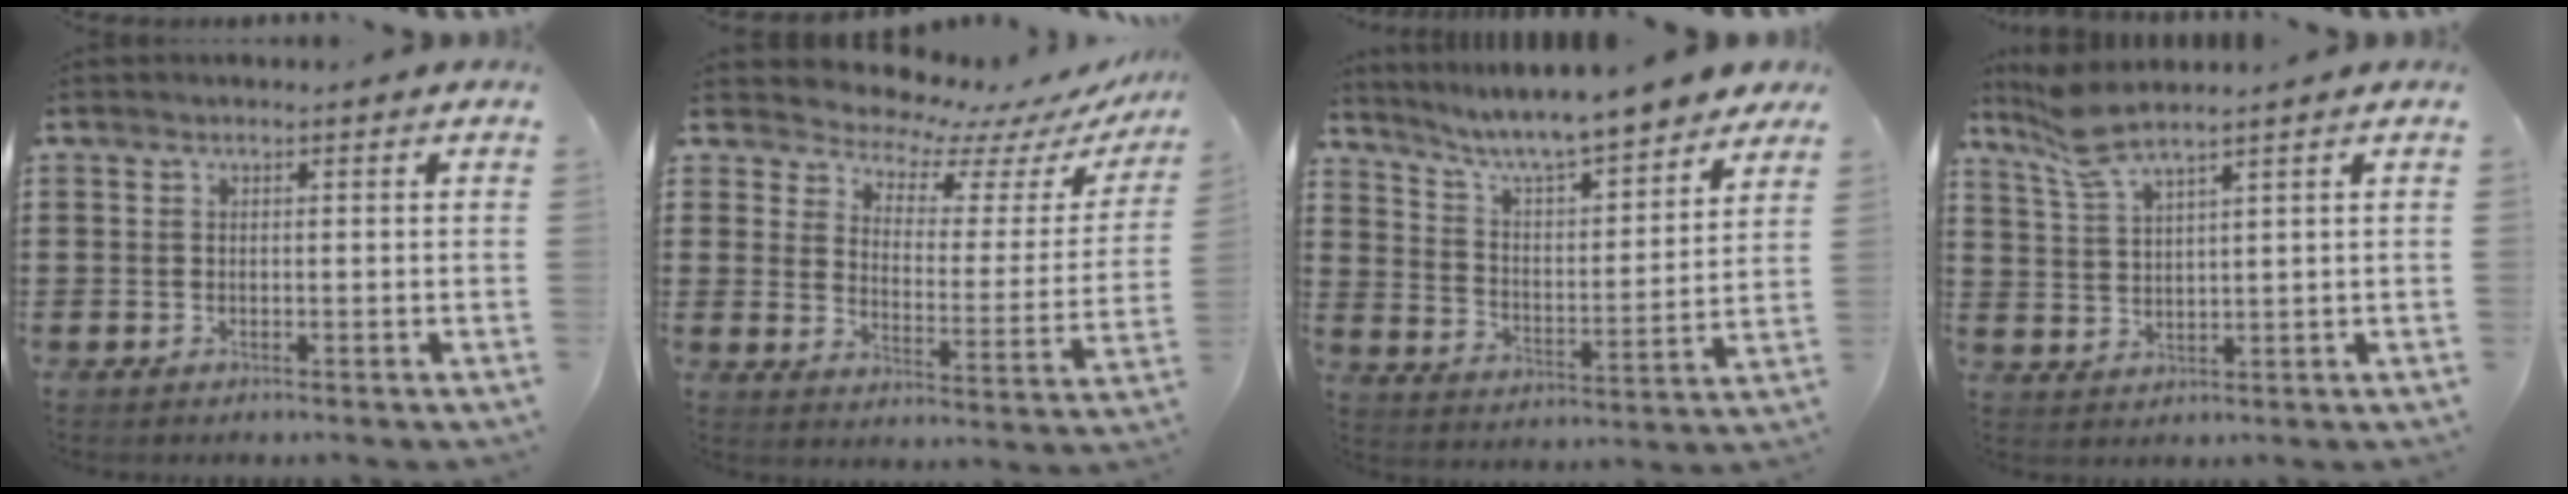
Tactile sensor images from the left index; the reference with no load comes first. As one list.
[{"total": 5.7, "force": [5.5, 1.3, 0.7], "torque": [-0.040, -0.049, 0.092]}, {"total": 7.2, "force": [6.6, 0.0, 2.9], "torque": [-0.084, -0.046, 0.109]}, {"total": 5.4, "force": [4.3, 0.6, 3.3], "torque": [-0.078, -0.004, 0.078]}]